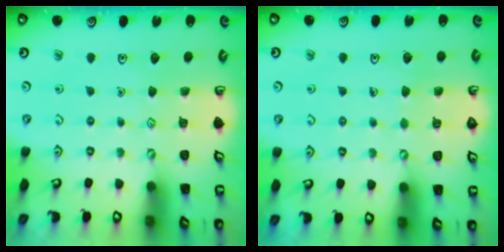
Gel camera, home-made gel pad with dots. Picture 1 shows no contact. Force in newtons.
{"total": 2.9, "press": 2.9, "slide": 0.2}